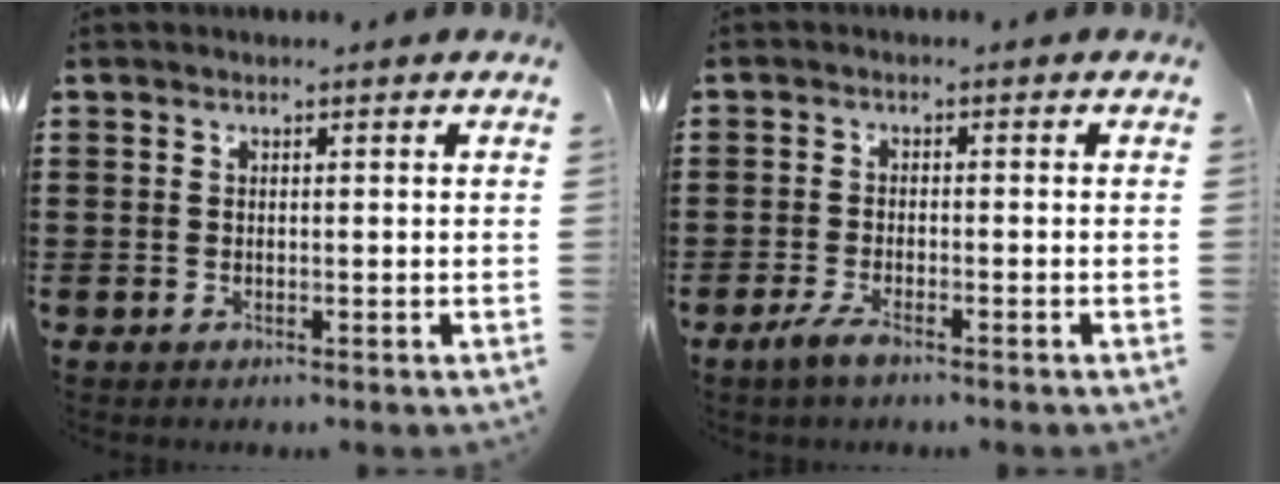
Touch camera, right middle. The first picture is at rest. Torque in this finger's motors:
{"motor_torque": [1.34, 0.11, 0.40, 0.13]}